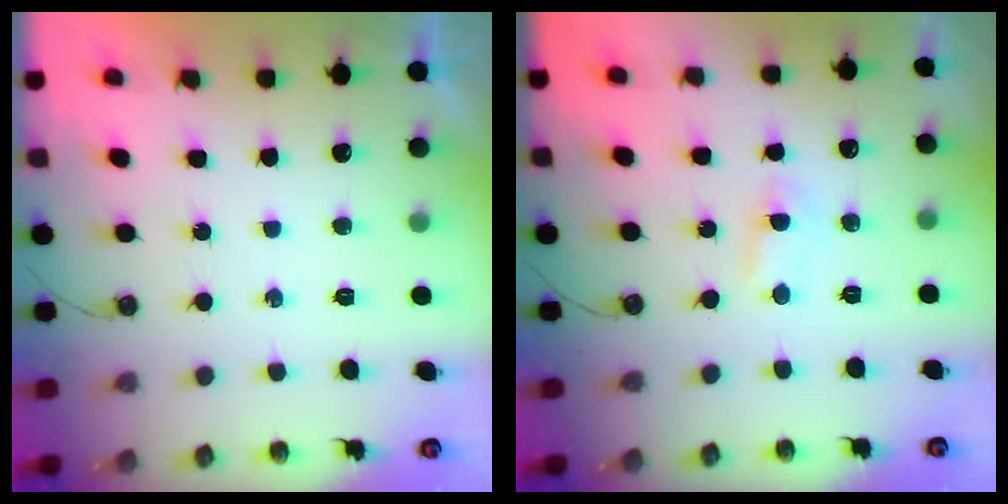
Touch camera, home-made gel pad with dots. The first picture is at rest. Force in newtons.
{"total": 2.0, "press": 2.0, "slide": 0.3}